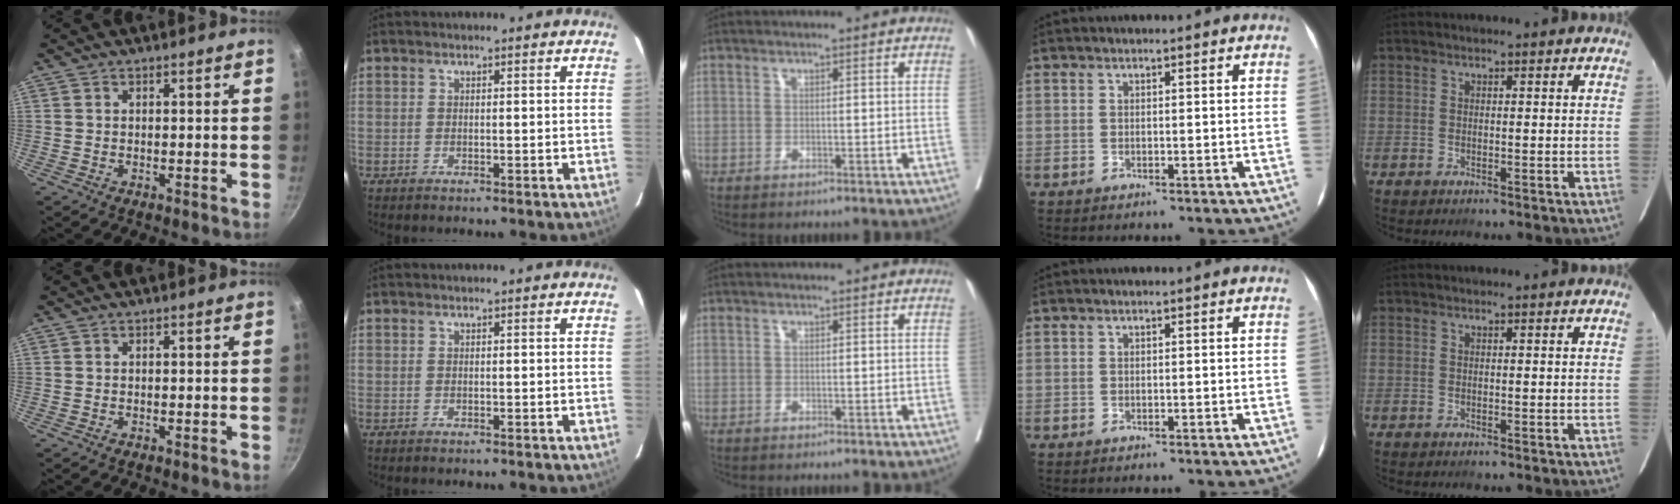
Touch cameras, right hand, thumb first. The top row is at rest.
{}